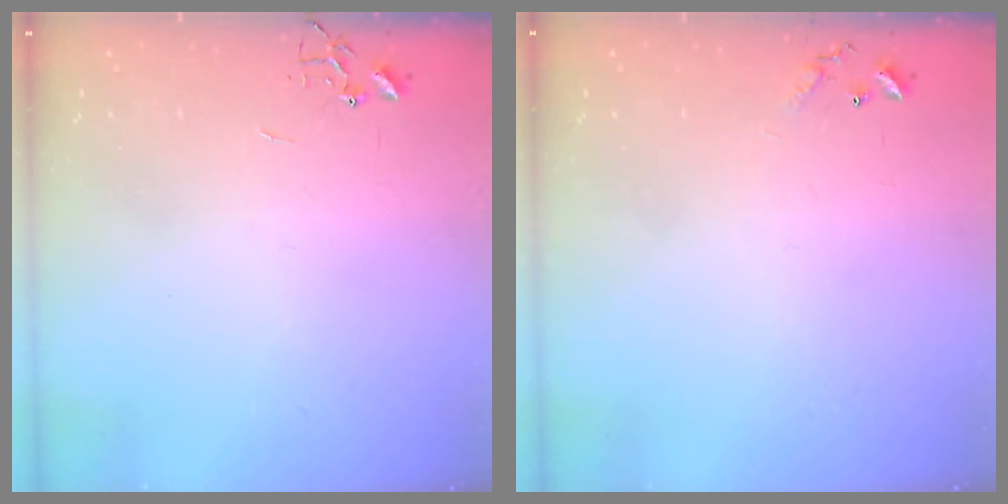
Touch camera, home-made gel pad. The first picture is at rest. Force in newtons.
{"total": 6.6, "press": 6.6, "slide": 0.5}